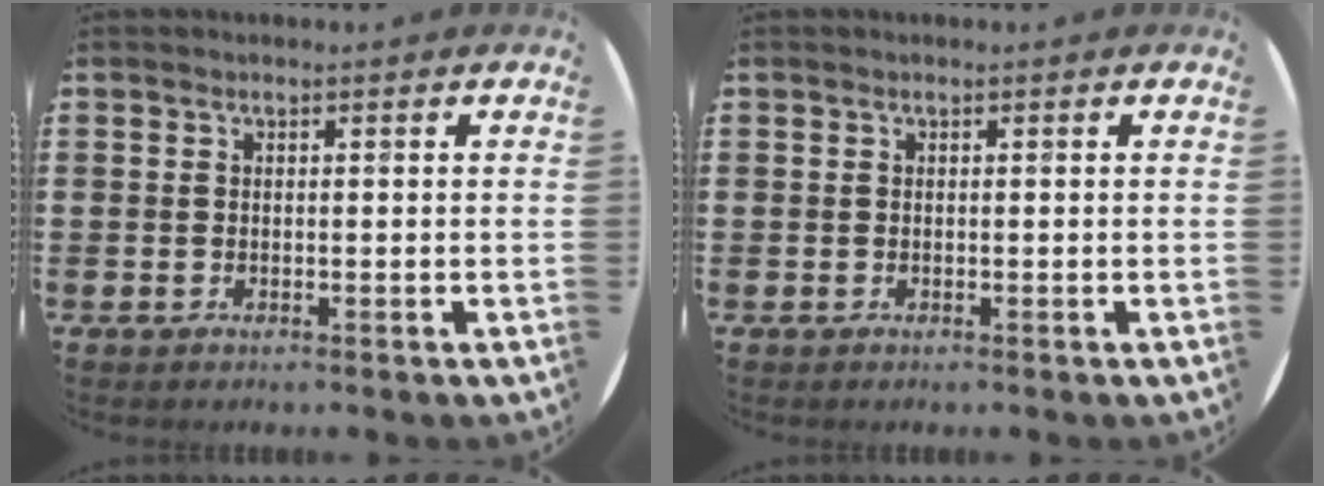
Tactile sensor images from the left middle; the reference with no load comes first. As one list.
[{"total": 0.0}]